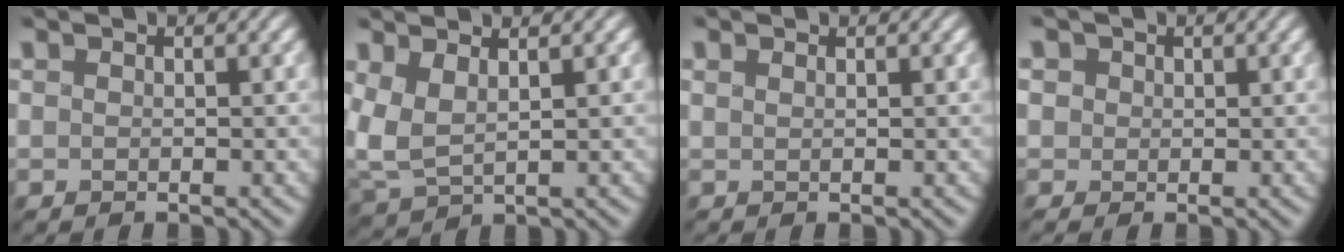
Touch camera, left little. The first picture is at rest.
{"total": 3.8, "force": [1.3, 1.9, 3.0], "torque": [-0.075, 0.001, 0.029]}
{"total": 0.0}
{"total": 1.8, "force": [0.6, 1.6, 0.6], "torque": [-0.017, 0.004, 0.010]}